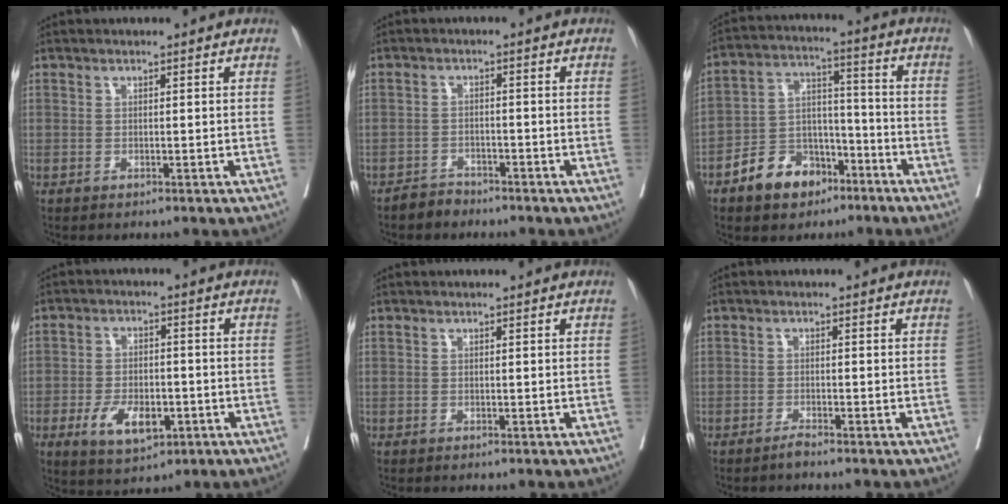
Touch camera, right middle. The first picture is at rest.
{"total": 2.3, "force": [-2.1, 1.0, 0.0], "torque": [-0.006, 0.001, -0.036]}
{"total": 10.2, "force": [-6.4, 6.4, 4.8], "torque": [-0.090, 0.022, -0.110]}
{"total": 7.7, "force": [-3.1, 4.0, 5.9], "torque": [-0.105, -0.003, -0.044]}
{"total": 0.0}
{"total": 1.1, "force": [-1.0, -0.2, 0.4], "torque": [-0.007, 0.000, -0.018]}